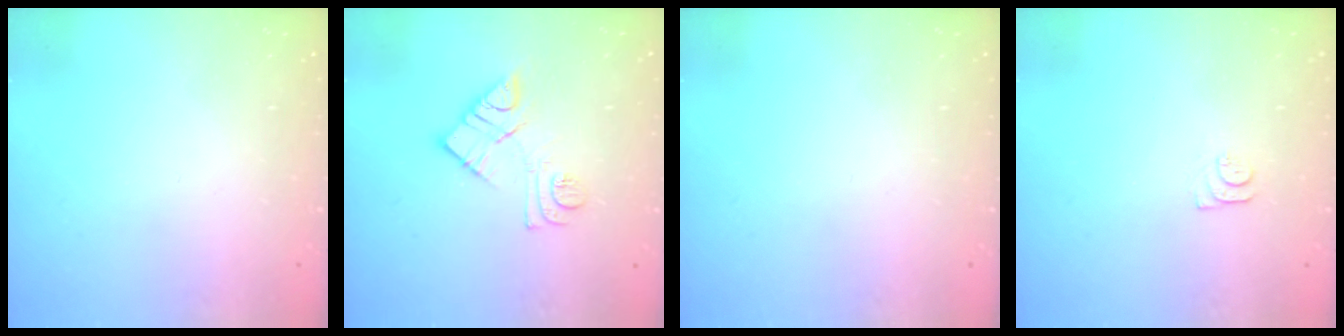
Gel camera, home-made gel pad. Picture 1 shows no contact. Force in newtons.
{"total": 11.1, "press": 11.0, "slide": 0.8}
{"total": 0.0}
{"total": 5.2, "press": 5.2, "slide": 0.7}